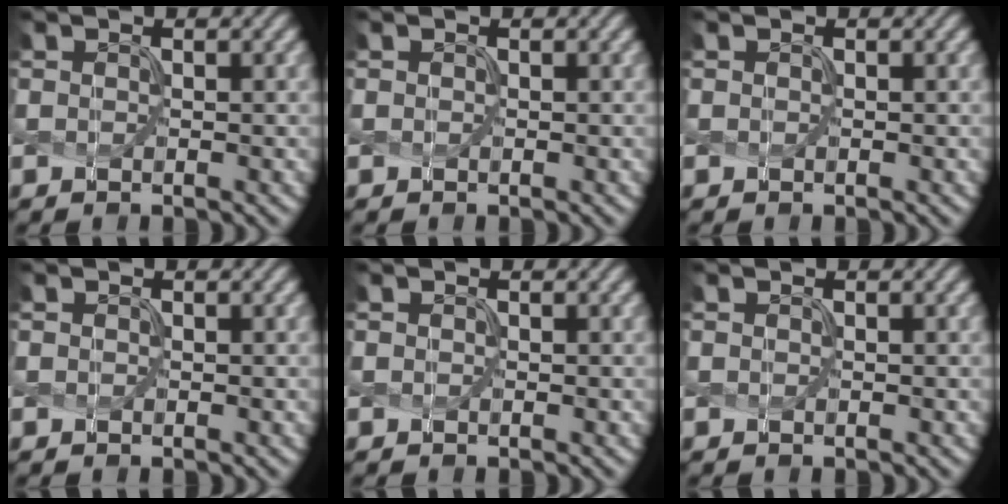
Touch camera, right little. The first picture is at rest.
{"total": 0.0}
{"total": 0.0}
{"total": 0.0}
{"total": 0.0}
{"total": 0.0}